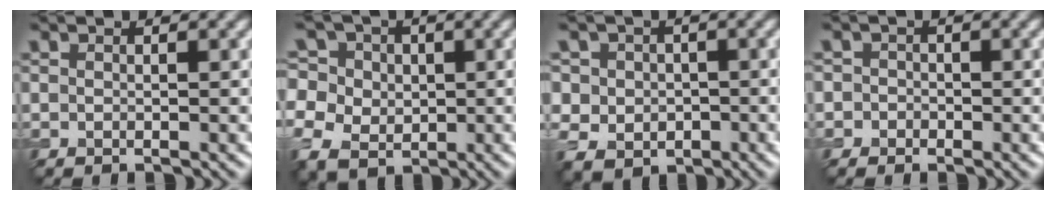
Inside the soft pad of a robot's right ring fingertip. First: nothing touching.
{"total": 10.0, "force": [0.4, 8.8, 4.8], "torque": [-0.121, 0.032, -0.030]}
{"total": 5.4, "force": [0.0, 5.2, 1.7], "torque": [-0.036, 0.015, -0.019]}
{"total": 1.5, "force": [-0.3, 1.5, 0.2], "torque": [0.021, 0.007, -0.022]}